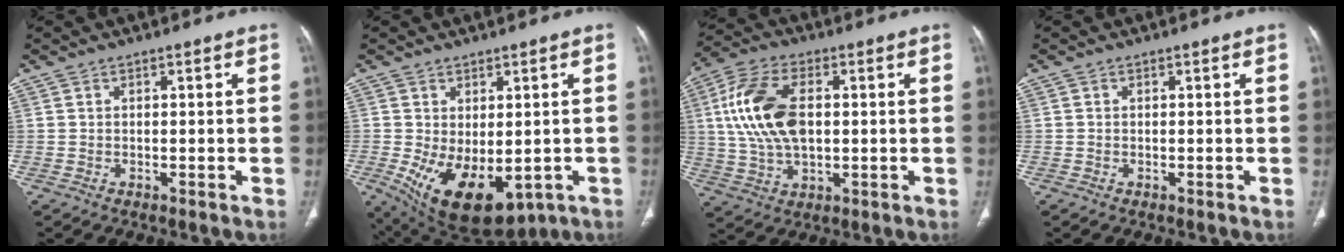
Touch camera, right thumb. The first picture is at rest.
{"total": 15.0, "force": [-4.6, 8.5, 11.5], "torque": [-0.184, -0.009, -0.040]}
{"total": 15.0, "force": [1.9, 8.5, 12.2], "torque": [-0.246, 0.009, 0.037]}
{"total": 0.0}